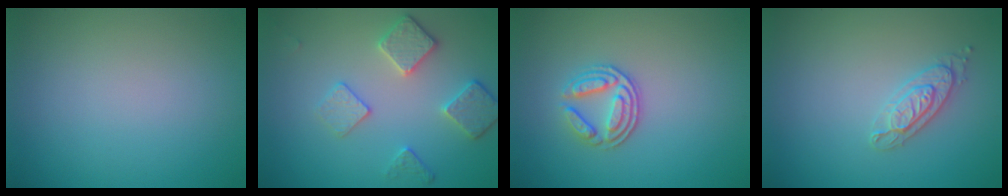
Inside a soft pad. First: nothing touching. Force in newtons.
{"total": 3.4, "press": 3.2, "slide": 1.2}
{"total": 3.0, "press": 2.5, "slide": 1.6}
{"total": 2.2, "press": 2.2, "slide": 0.3}